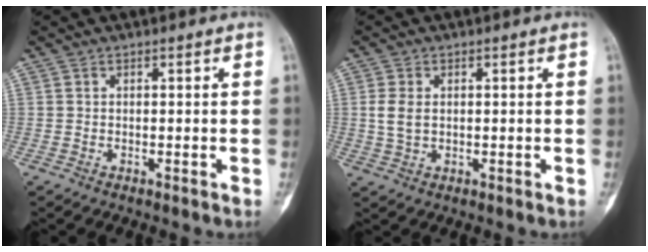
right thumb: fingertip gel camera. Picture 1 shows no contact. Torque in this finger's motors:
{"motor_torque": [0.47, 0.54, 0.32, -0.12, 0.09]}